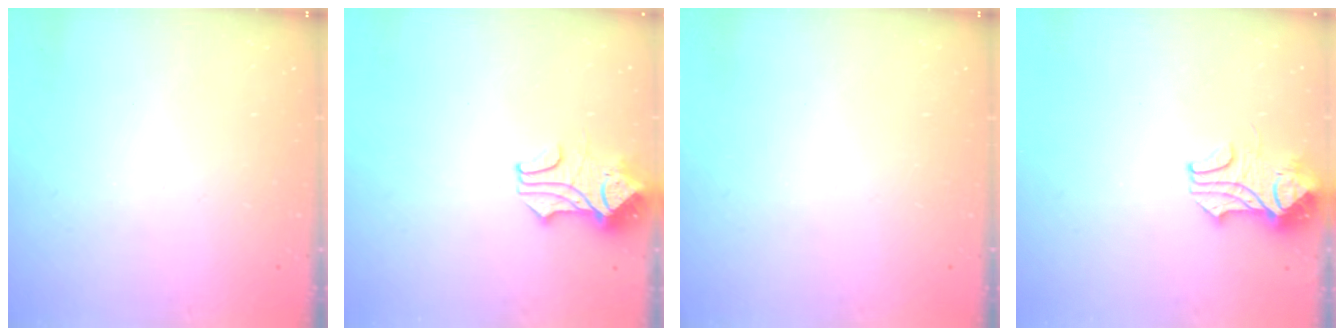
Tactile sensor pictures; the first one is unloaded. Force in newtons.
{"total": 1.6, "press": 1.2, "slide": 1.0}
{"total": 0.0}
{"total": 2.4, "press": 2.3, "slide": 0.9}